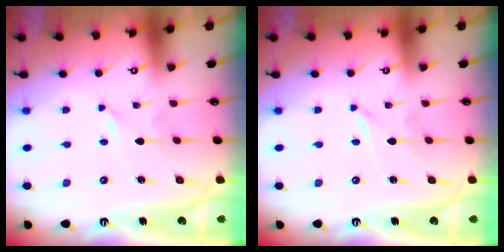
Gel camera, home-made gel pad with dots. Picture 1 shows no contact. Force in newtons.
{"total": 0.0}